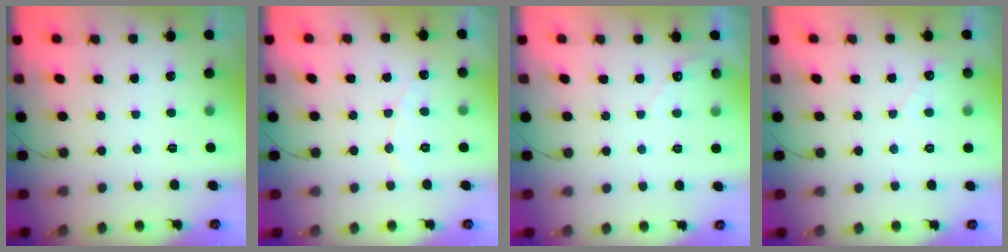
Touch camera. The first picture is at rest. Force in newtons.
{"total": 4.8, "press": 4.8, "slide": 0.3}
{"total": 2.9, "press": 2.9, "slide": 0.1}
{"total": 2.4, "press": 2.4, "slide": 0.2}